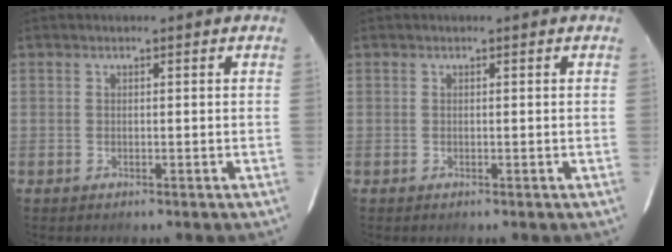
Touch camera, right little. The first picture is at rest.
{"total": 0.0}